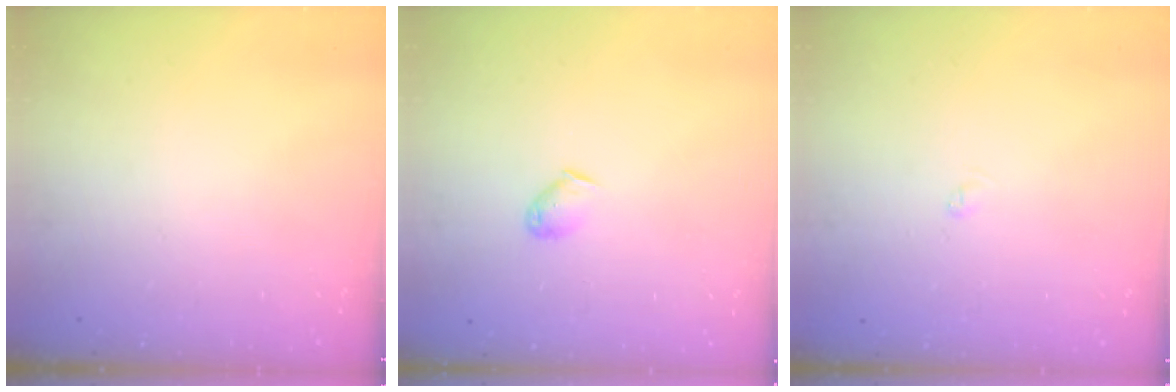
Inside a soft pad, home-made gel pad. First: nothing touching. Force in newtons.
{"total": 3.8, "press": 3.7, "slide": 0.7}
{"total": 1.9, "press": 1.9, "slide": 0.3}